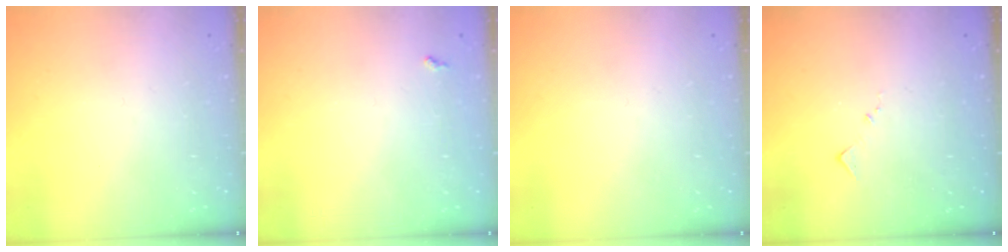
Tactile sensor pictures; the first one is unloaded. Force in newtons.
{"total": 3.8, "press": 3.7, "slide": 0.5}
{"total": 0.0}
{"total": 7.2, "press": 7.1, "slide": 0.5}